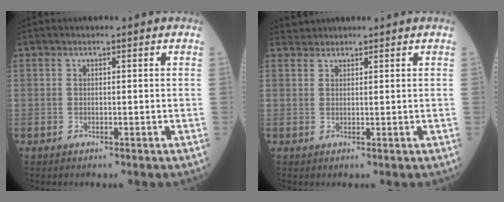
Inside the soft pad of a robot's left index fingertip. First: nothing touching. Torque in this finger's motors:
{"motor_torque": [-0.63, -0.91, 0.15, 0.01]}